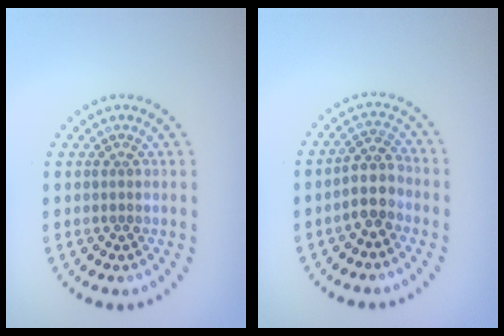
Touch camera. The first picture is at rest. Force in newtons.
{"total": 2.8, "press": 2.6, "slide": 1.2}